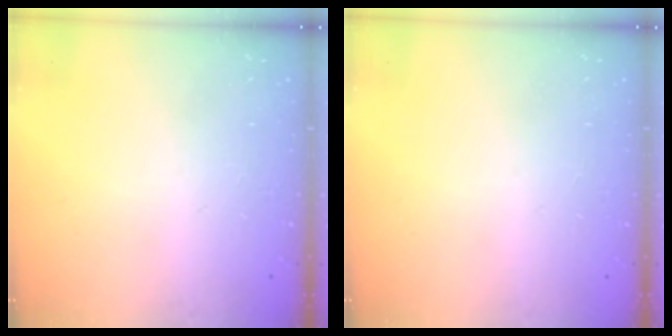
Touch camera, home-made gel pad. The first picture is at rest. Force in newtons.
{"total": 0.0}